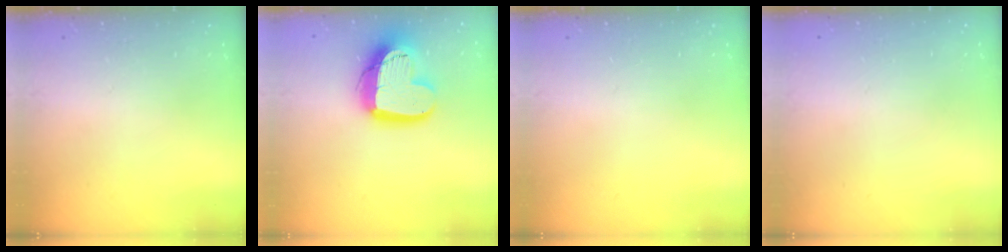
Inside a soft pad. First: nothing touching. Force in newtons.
{"total": 16.8, "press": 16.7, "slide": 1.5}
{"total": 0.0}
{"total": 0.0}